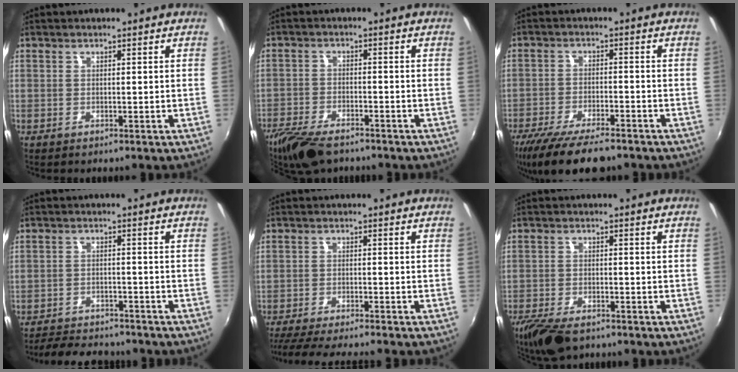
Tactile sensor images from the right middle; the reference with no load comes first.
{"total": 10.8, "force": [-8.5, 3.7, 5.5], "torque": [-0.136, -0.029, -0.156]}
{"total": 13.5, "force": [-10.7, 3.3, 7.5], "torque": [-0.161, -0.037, -0.178]}
{"total": 10.5, "force": [-9.4, 3.1, 3.5], "torque": [-0.090, -0.004, -0.137]}
{"total": 10.4, "force": [-9.3, 0.1, 4.7], "torque": [-0.109, -0.019, -0.150]}
{"total": 9.3, "force": [-7.0, 3.5, 5.0], "torque": [-0.125, -0.026, -0.128]}